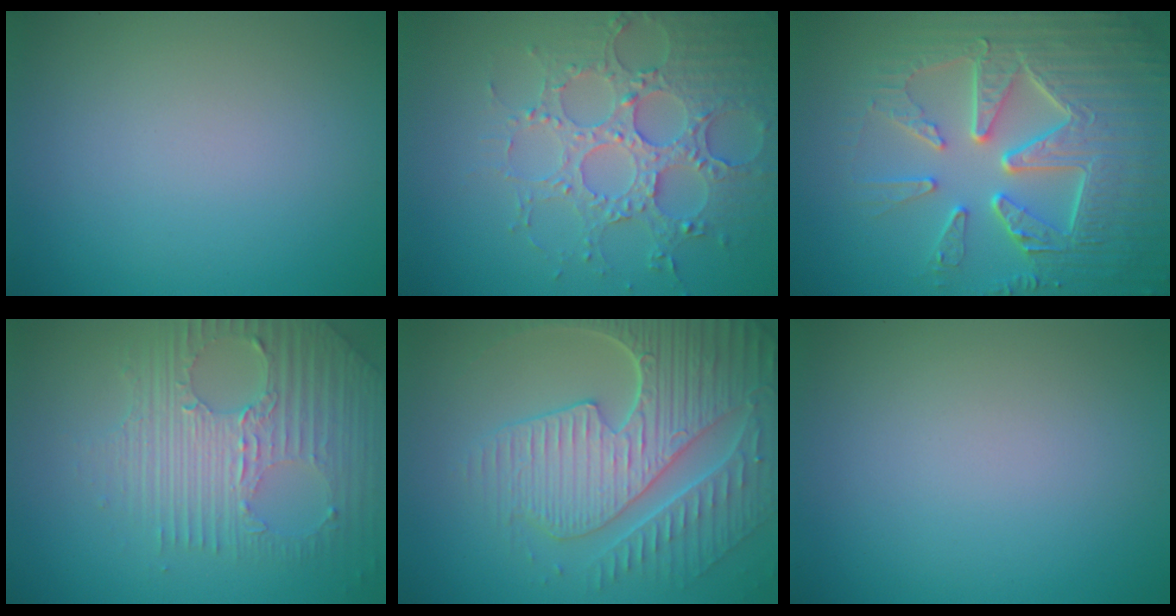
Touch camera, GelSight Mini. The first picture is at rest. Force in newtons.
{"total": 5.2, "press": 4.9, "slide": 1.8}
{"total": 9.0, "press": 6.6, "slide": 6.1}
{"total": 6.5, "press": 4.5, "slide": 4.7}
{"total": 8.4, "press": 6.1, "slide": 5.8}
{"total": 0.0}